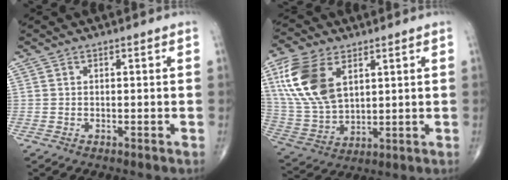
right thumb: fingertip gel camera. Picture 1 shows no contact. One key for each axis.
{"total": 15.8, "fx": 6.1, "fy": 9.2, "fz": 11.3, "tx": -0.234, "ty": -0.016, "tz": 0.127}